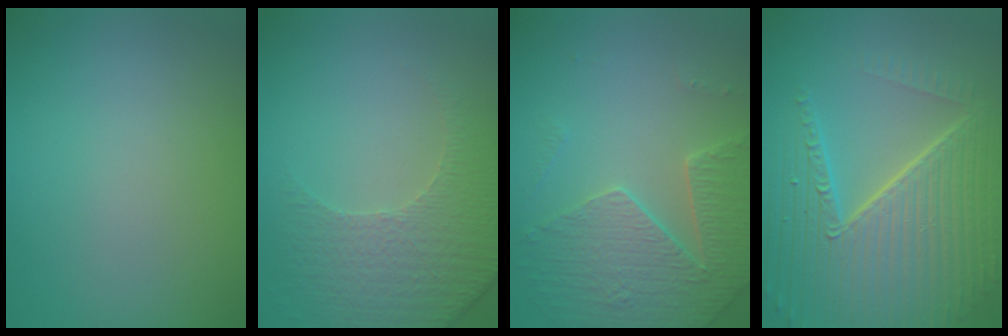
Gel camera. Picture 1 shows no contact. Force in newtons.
{"total": 4.7, "press": 3.6, "slide": 3.0}
{"total": 4.5, "press": 4.2, "slide": 1.5}
{"total": 10.1, "press": 6.3, "slide": 7.8}